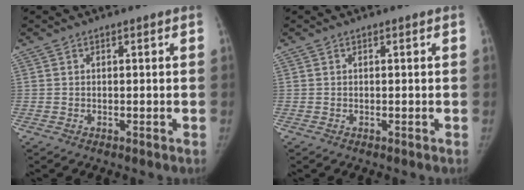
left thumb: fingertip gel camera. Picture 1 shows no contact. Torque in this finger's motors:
{"motor_torque": [-0.01, 0.01, 0.13, -0.14, 0.01]}